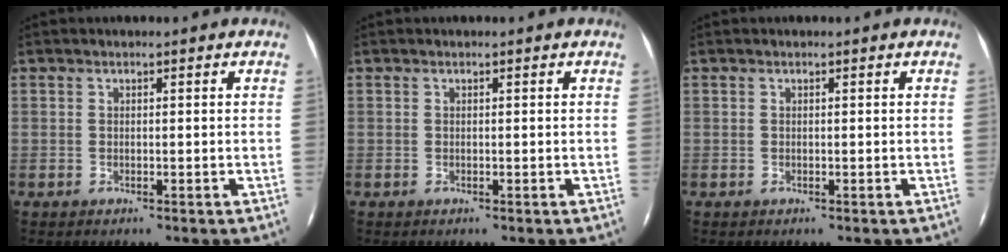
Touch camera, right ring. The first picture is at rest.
{"total": 0.0}
{"total": 0.0}